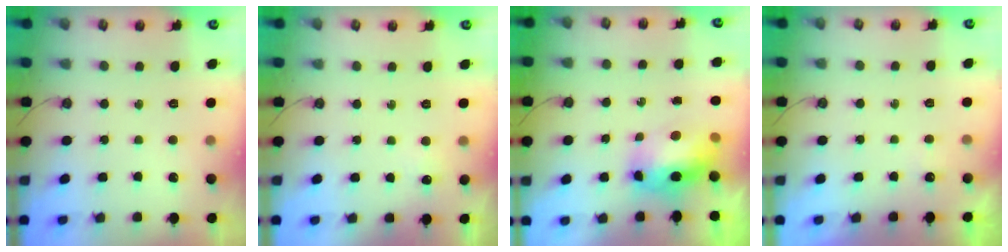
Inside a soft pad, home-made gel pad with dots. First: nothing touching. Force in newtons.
{"total": 4.1, "press": 4.0, "slide": 1.0}
{"total": 11.8, "press": 11.7, "slide": 1.0}
{"total": 1.9, "press": 1.9, "slide": 0.3}